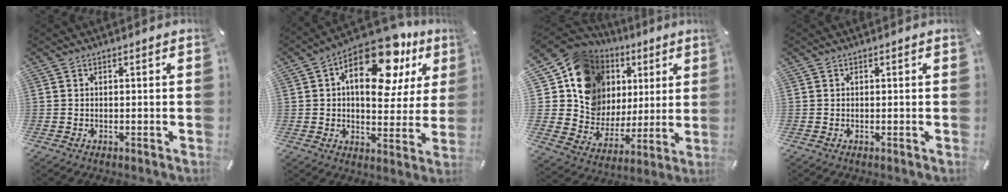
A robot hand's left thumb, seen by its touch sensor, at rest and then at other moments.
{"total": 19.0, "force": [9.7, 9.5, 13.3], "torque": [-0.196, -0.049, 0.160]}
{"total": 15.9, "force": [6.7, 13.5, 5.1], "torque": [-0.088, -0.051, 0.138]}
{"total": 0.0}